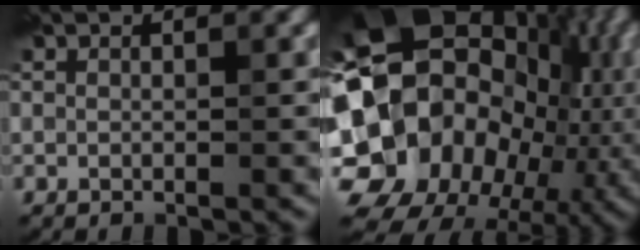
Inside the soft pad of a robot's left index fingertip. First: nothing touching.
{"total": 22.0, "force": [-2.1, 18.2, 12.2], "torque": [-0.209, -0.010, -0.078]}